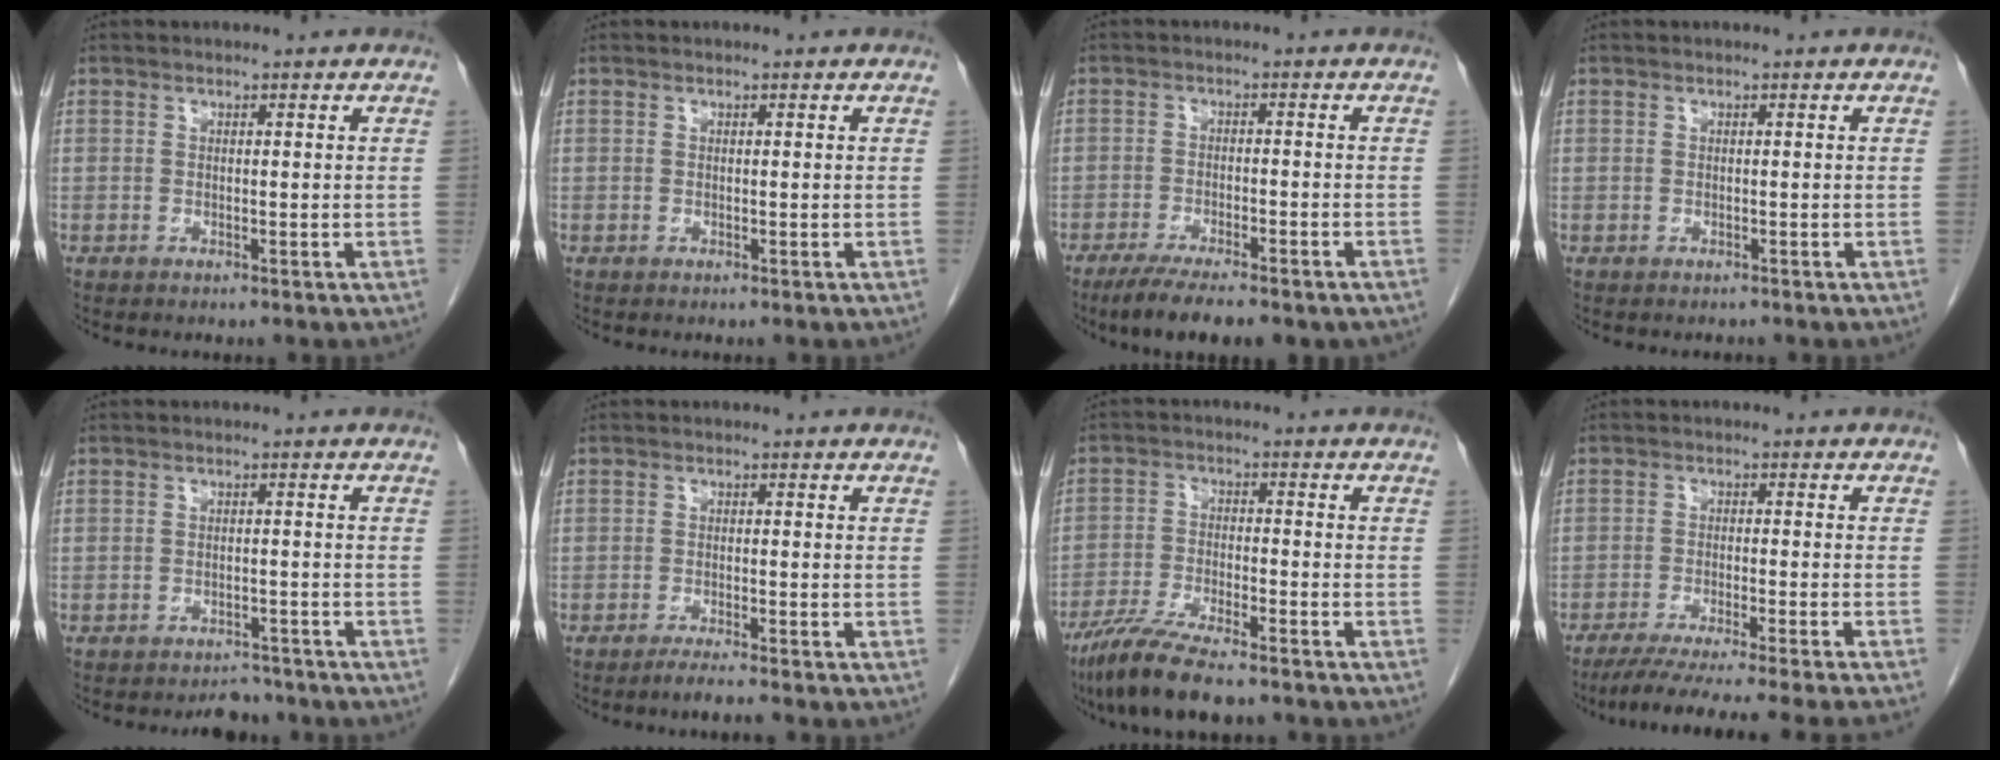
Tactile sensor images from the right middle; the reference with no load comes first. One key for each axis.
{"total": 0.0}
{"total": 10.8, "fx": -8.3, "fy": 2.4, "fz": 6.5, "tx": -0.090, "ty": -0.014, "tz": -0.118}
{"total": 0.6, "fx": -0.4, "fy": 0.3, "fz": -0.1, "tx": -0.005, "ty": 0.002, "tz": -0.009}
{"total": 3.4, "fx": -3.1, "fy": 1.4, "fz": 0.3, "tx": -0.004, "ty": 0.003, "tz": -0.045}
{"total": 2.5, "fx": -2.1, "fy": -0.5, "fz": 1.2, "tx": -0.026, "ty": -0.005, "tz": -0.040}
{"total": 10.5, "fx": -8.3, "fy": 1.6, "fz": 6.2, "tx": -0.107, "ty": -0.026, "tz": -0.142}
{"total": 15.4, "fx": -13.4, "fy": -1.9, "fz": 7.4, "tx": -0.093, "ty": -0.045, "tz": -0.198}